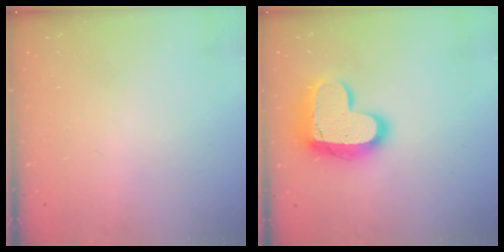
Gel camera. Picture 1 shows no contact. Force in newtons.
{"total": 16.8, "press": 16.7, "slide": 1.4}